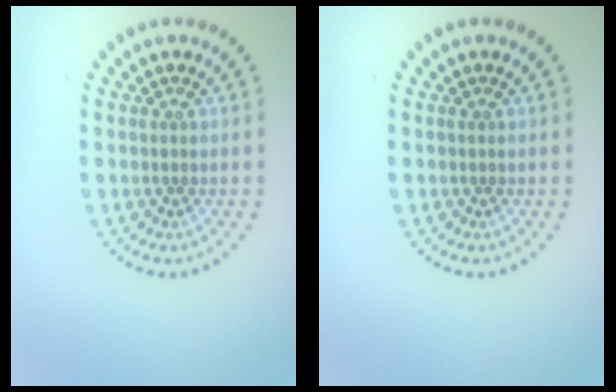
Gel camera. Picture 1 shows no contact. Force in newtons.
{"total": 0.0}